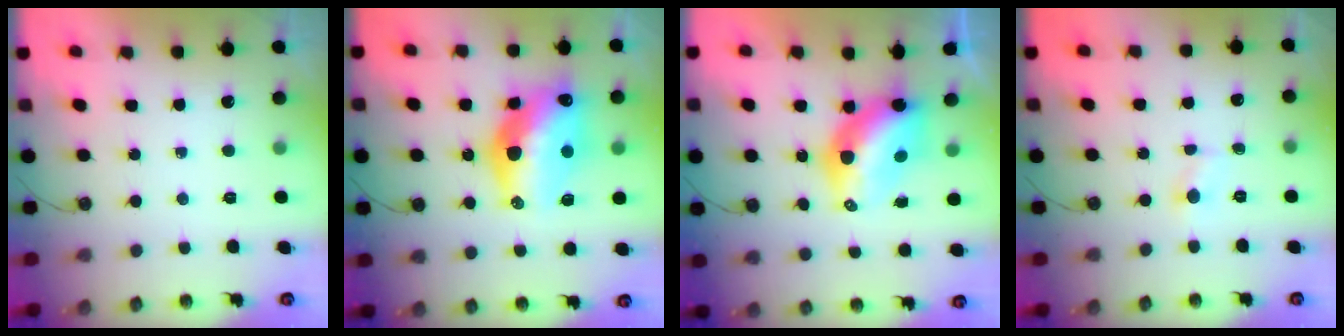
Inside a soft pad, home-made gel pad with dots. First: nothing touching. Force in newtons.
{"total": 17.8, "press": 17.7, "slide": 1.8}
{"total": 10.0, "press": 9.9, "slide": 0.9}
{"total": 2.6, "press": 2.6, "slide": 0.3}